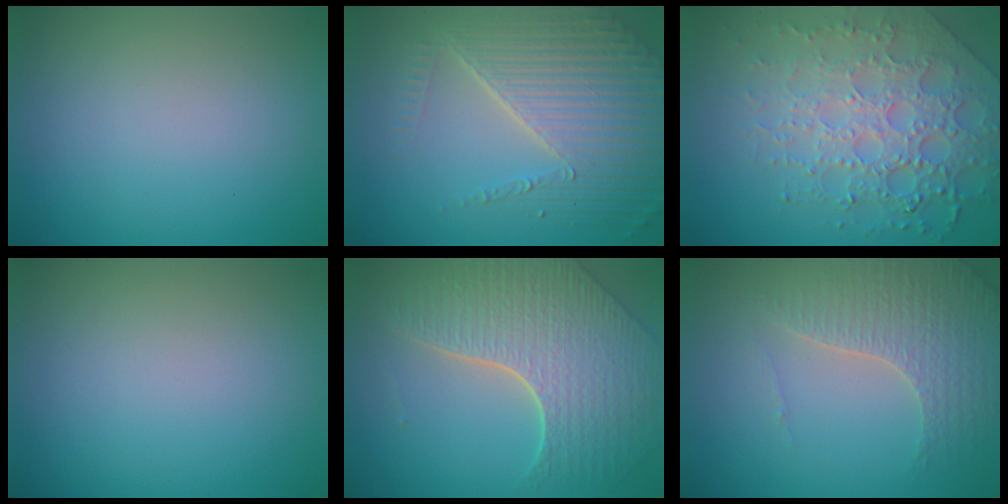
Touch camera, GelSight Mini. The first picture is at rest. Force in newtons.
{"total": 6.9, "press": 5.0, "slide": 4.8}
{"total": 8.1, "press": 5.6, "slide": 5.9}
{"total": 0.0}
{"total": 8.0, "press": 5.7, "slide": 5.6}
{"total": 4.2, "press": 3.4, "slide": 2.5}